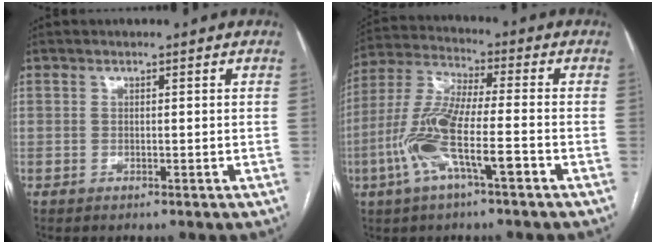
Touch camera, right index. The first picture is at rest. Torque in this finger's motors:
{"motor_torque": [0.96, -0.67, 0.56, 0.21]}